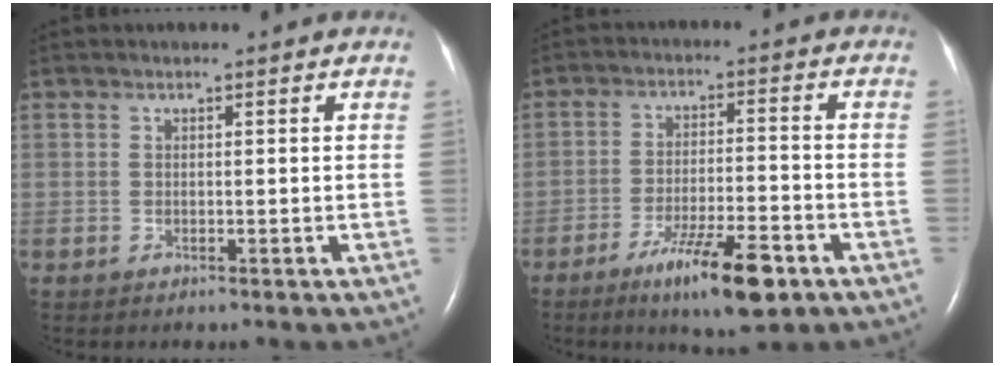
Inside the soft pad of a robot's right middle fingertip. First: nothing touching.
{"total": 10.2, "force": [-6.1, 1.4, 8.1], "torque": [-0.143, -0.018, -0.097]}